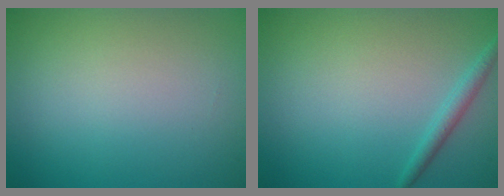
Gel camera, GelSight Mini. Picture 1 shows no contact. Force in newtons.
{"total": 1.5, "press": 1.5, "slide": 0.1}